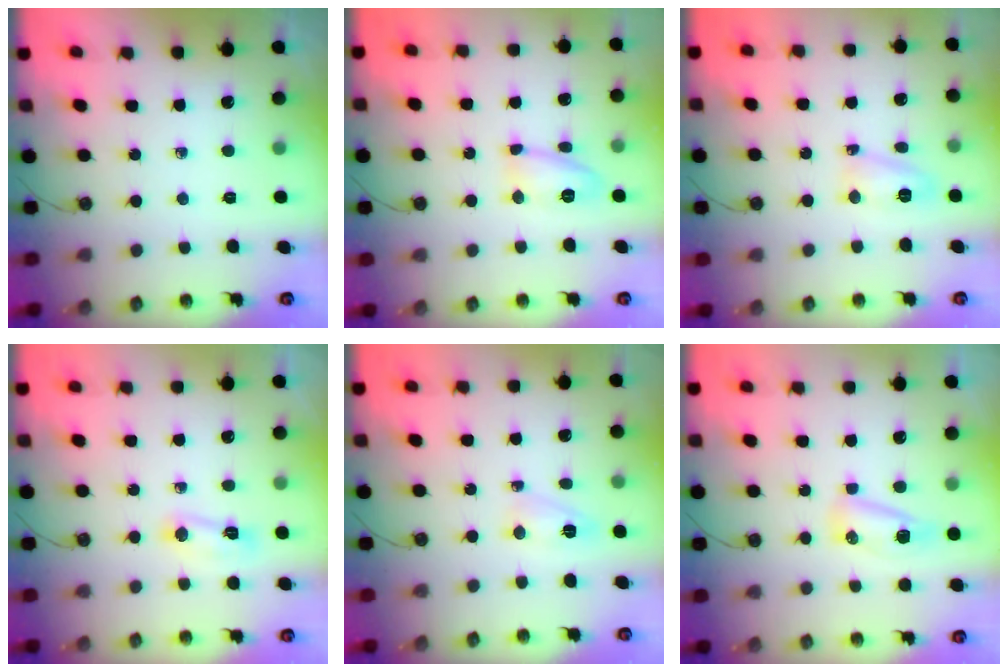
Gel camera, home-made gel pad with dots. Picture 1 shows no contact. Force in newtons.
{"total": 9.8, "press": 9.6, "slide": 2.1}
{"total": 9.2, "press": 6.1, "slide": 6.8}
{"total": 4.9, "press": 4.9, "slide": 0.5}
{"total": 3.9, "press": 3.9, "slide": 0.7}
{"total": 9.5, "press": 7.5, "slide": 5.9}